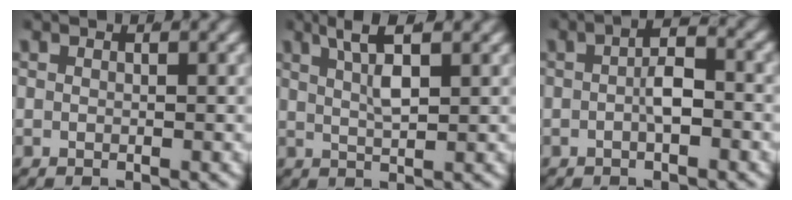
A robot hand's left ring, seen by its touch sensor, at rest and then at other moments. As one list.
[{"total": 4.5, "force": [2.7, 0.6, 3.6], "torque": [-0.060, 0.002, 0.051]}, {"total": 2.7, "force": [-0.7, 0.7, 2.5], "torque": [-0.033, 0.001, -0.013]}]